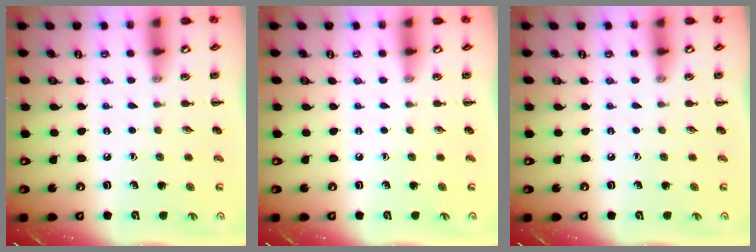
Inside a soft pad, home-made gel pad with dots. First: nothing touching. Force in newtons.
{"total": 0.0}
{"total": 0.0}